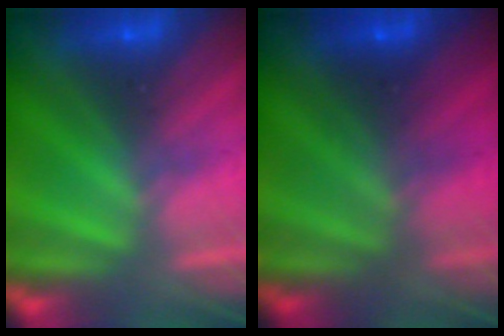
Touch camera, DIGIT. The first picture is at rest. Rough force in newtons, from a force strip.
{"total": 1.9}